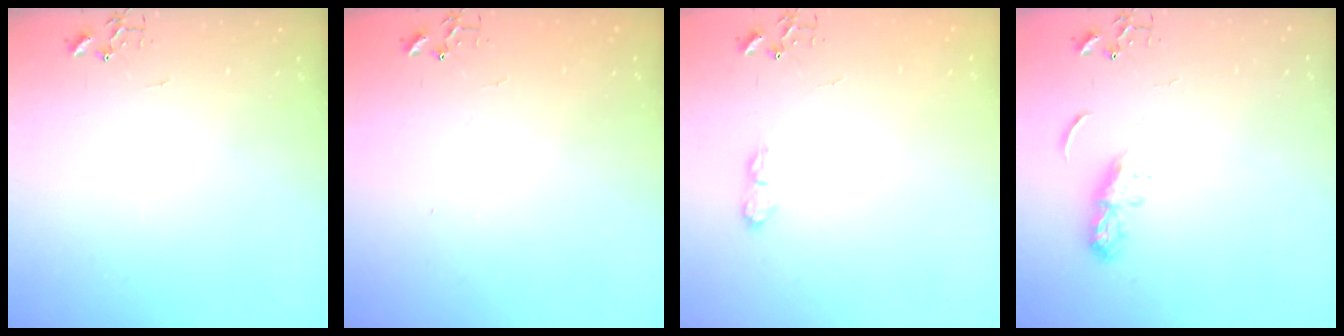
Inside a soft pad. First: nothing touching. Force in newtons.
{"total": 1.1, "press": 1.1, "slide": 0.1}
{"total": 7.0, "press": 7.0, "slide": 0.8}
{"total": 6.5, "press": 6.4, "slide": 0.6}